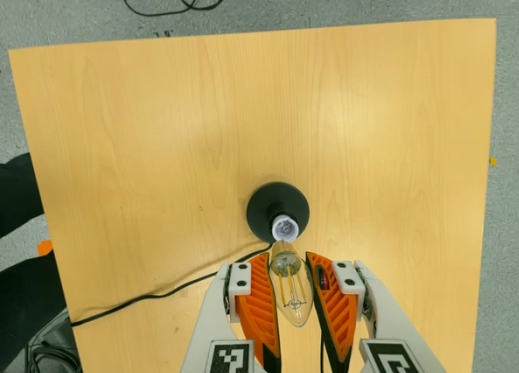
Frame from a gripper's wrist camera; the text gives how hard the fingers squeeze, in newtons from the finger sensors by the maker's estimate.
{"total": 19.9, "left": 21.3, "right": 18.4}